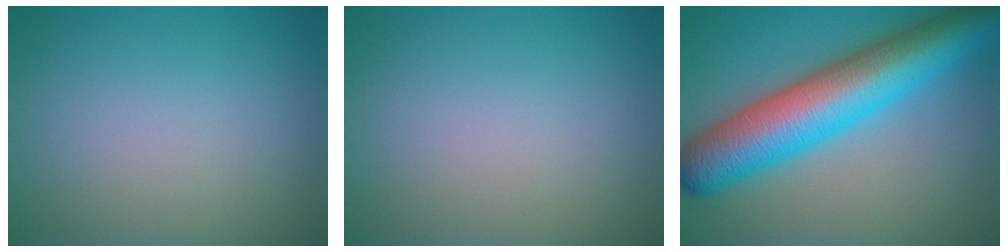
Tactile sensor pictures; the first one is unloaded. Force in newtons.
{"total": 0.0}
{"total": 11.6, "press": 11.6, "slide": 0.1}